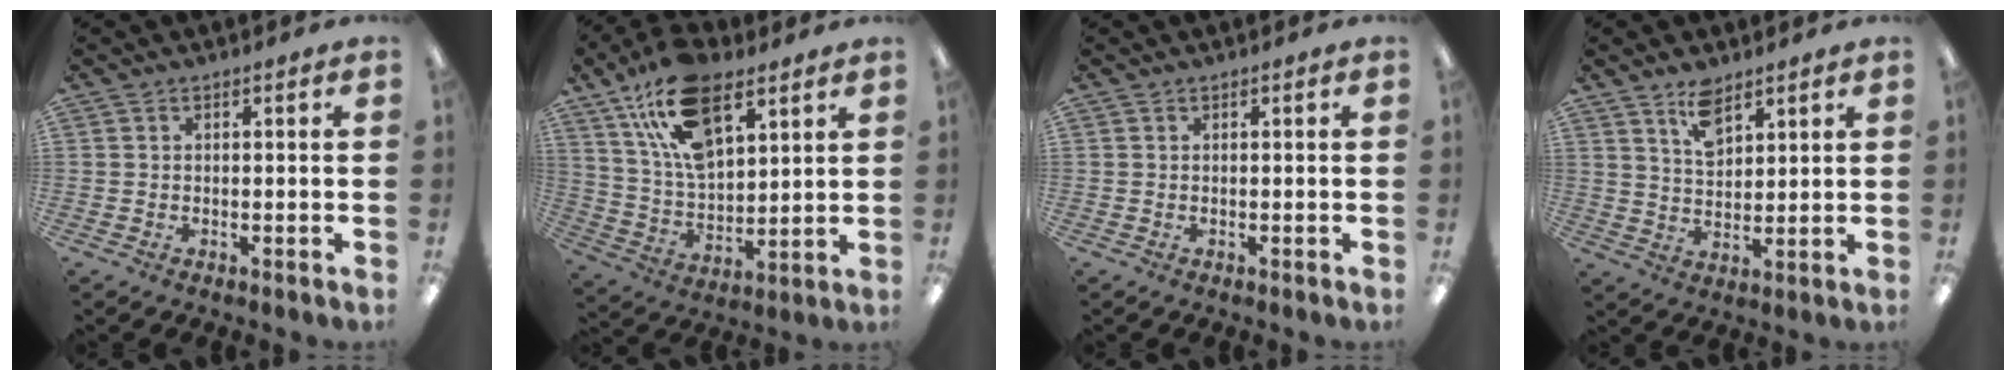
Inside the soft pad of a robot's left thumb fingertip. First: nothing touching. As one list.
[{"total": 18.3, "force": [10.8, 9.4, 11.4], "torque": [-0.228, -0.036, 0.193]}, {"total": 0.0}, {"total": 9.6, "force": [7.0, 4.7, 4.6], "torque": [-0.079, -0.032, 0.125]}]